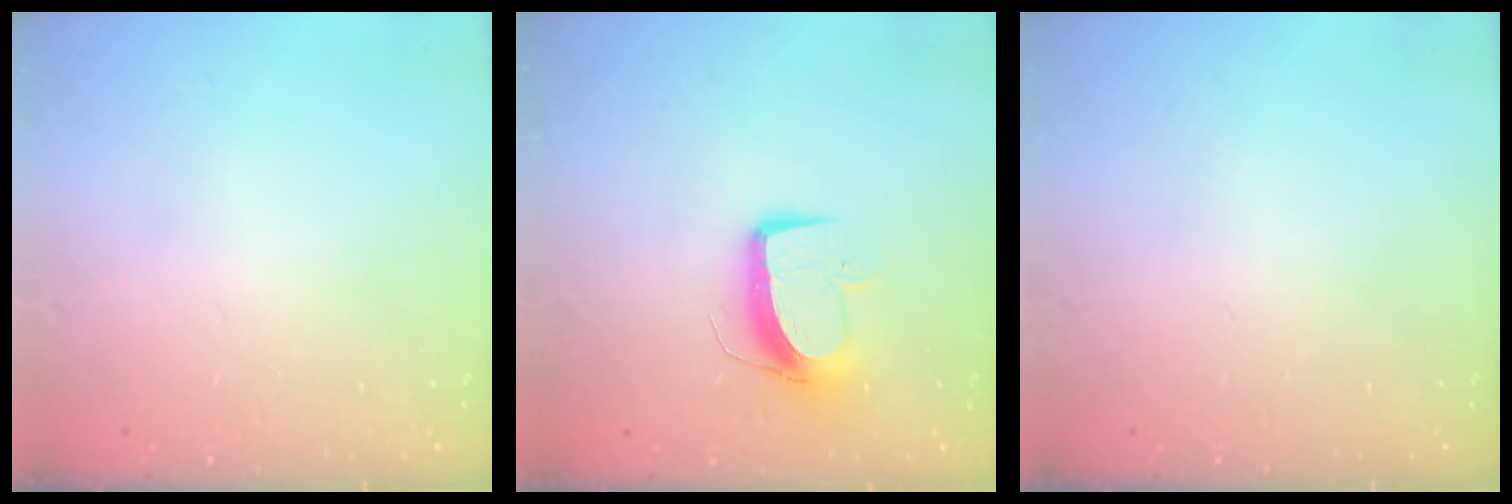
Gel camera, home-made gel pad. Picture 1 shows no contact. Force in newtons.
{"total": 9.5, "press": 9.5, "slide": 0.9}
{"total": 0.0}